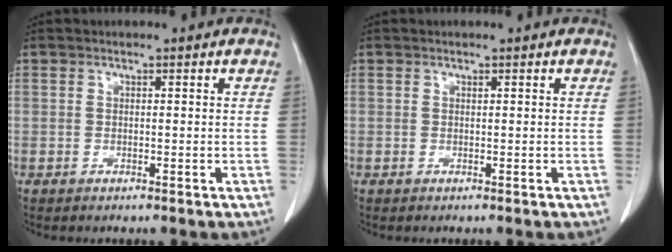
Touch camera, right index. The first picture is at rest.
{"total": 0.0}